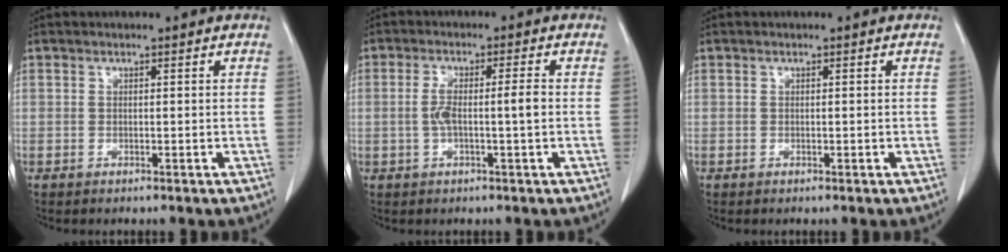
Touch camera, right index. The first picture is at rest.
{"total": 4.8, "force": [-0.5, 0.3, 4.8], "torque": [-0.099, 0.011, -0.005]}
{"total": 0.0}